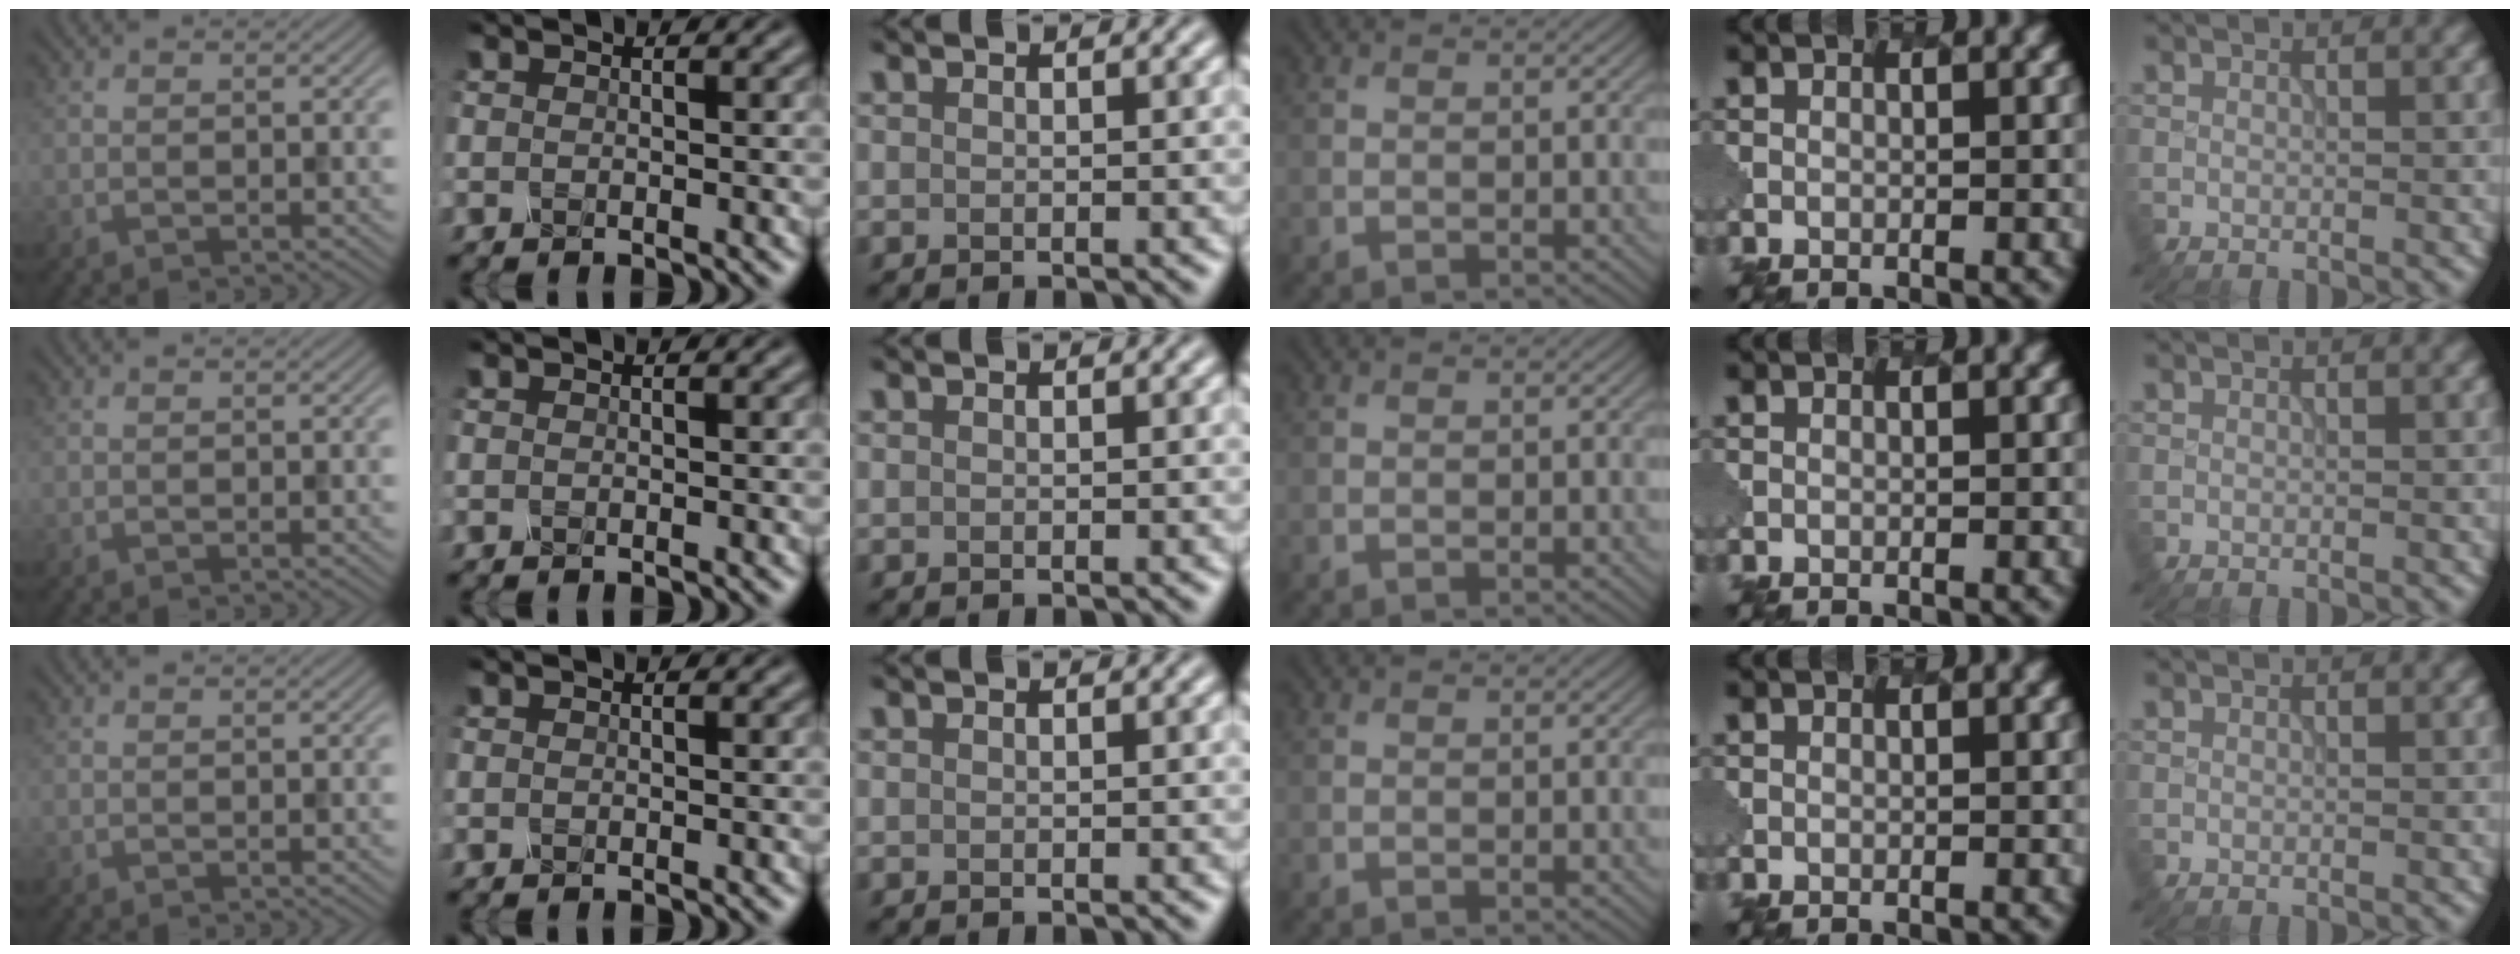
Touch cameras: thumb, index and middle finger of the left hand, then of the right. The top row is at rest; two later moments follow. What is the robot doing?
{"motion": "dispense", "object": "spray bottle"}